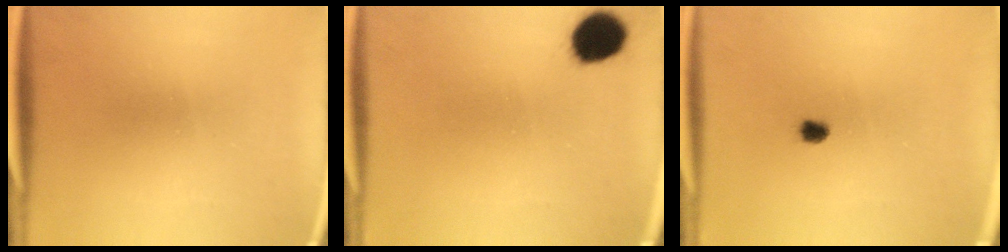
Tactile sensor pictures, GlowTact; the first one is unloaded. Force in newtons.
{"total": 8.4}
{"total": 1.7}